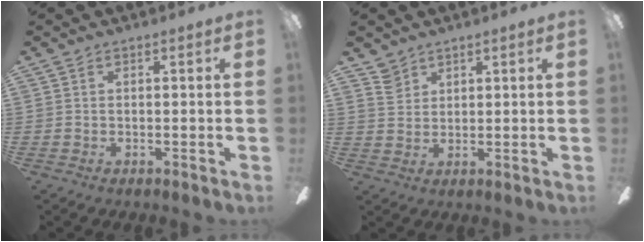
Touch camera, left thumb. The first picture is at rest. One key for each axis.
{"total": 4.5, "fx": 3.4, "fy": 2.8, "fz": 0.9, "tx": -0.012, "ty": -0.012, "tz": 0.063}